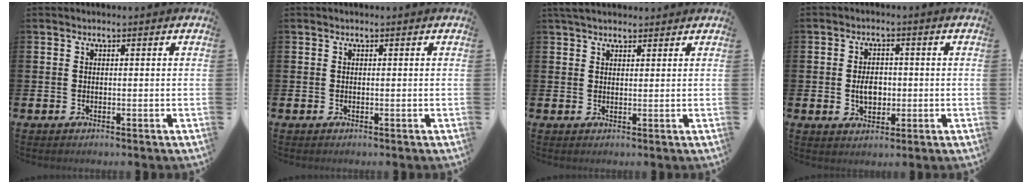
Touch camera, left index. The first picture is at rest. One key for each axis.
{"total": 0.0}
{"total": 2.7, "fx": 2.4, "fy": 1.0, "fz": 0.8, "tx": -0.006, "ty": -0.004, "tz": 0.042}
{"total": 3.8, "fx": -0.2, "fy": 2.6, "fz": 2.7, "tx": -0.031, "ty": -0.001, "tz": -0.011}